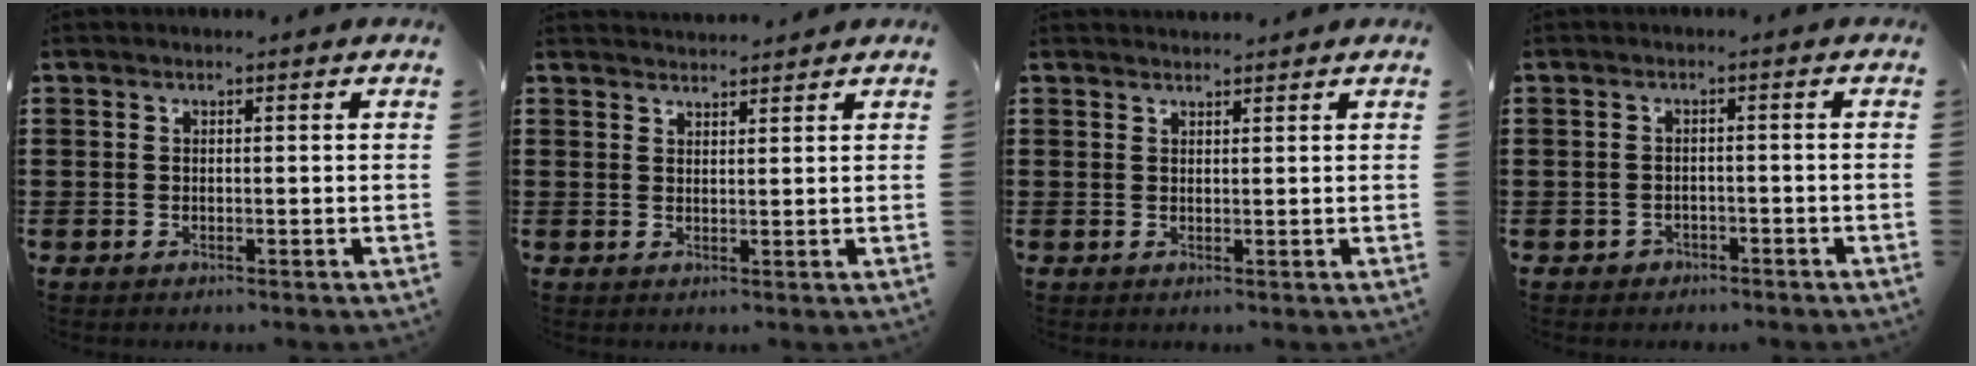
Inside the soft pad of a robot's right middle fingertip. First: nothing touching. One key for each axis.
{"total": 1.9, "fx": 1.9, "fy": 0.1, "fz": -0.1, "tx": -0.004, "ty": 0.003, "tz": 0.037}
{"total": 1.2, "fx": 1.2, "fy": 0.0, "fz": 0.1, "tx": -0.004, "ty": 0.000, "tz": 0.022}
{"total": 1.5, "fx": -1.3, "fy": 0.7, "fz": 0.1, "tx": -0.007, "ty": 0.003, "tz": -0.031}